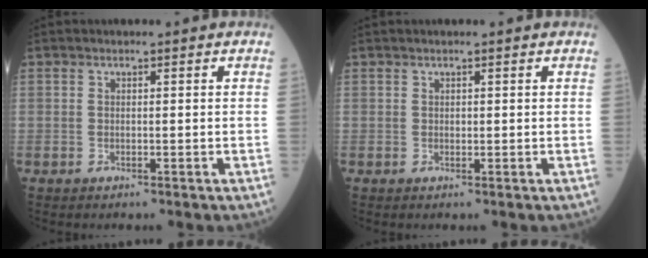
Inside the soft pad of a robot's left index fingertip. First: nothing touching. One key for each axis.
{"total": 1.0, "fx": 0.6, "fy": 0.6, "fz": 0.5, "tx": -0.008, "ty": 0.003, "tz": 0.010}